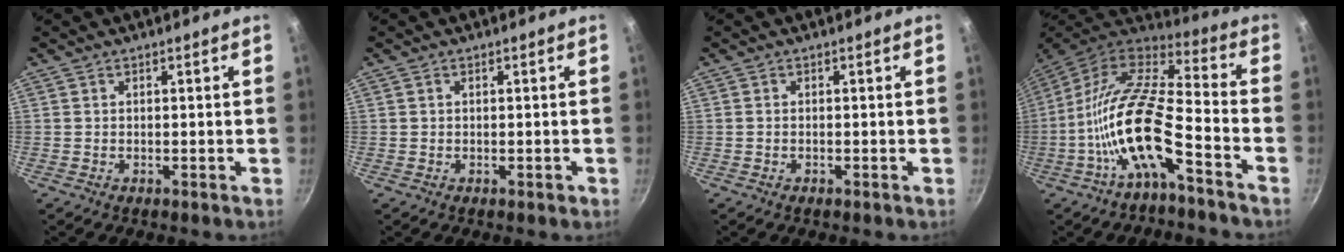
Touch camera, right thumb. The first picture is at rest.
{"total": 0.9, "force": [-0.1, 0.6, 0.7], "torque": [-0.006, 0.004, -0.002]}
{"total": 0.0}
{"total": 17.8, "force": [-7.2, 5.9, 15.2], "torque": [-0.285, 0.058, -0.150]}